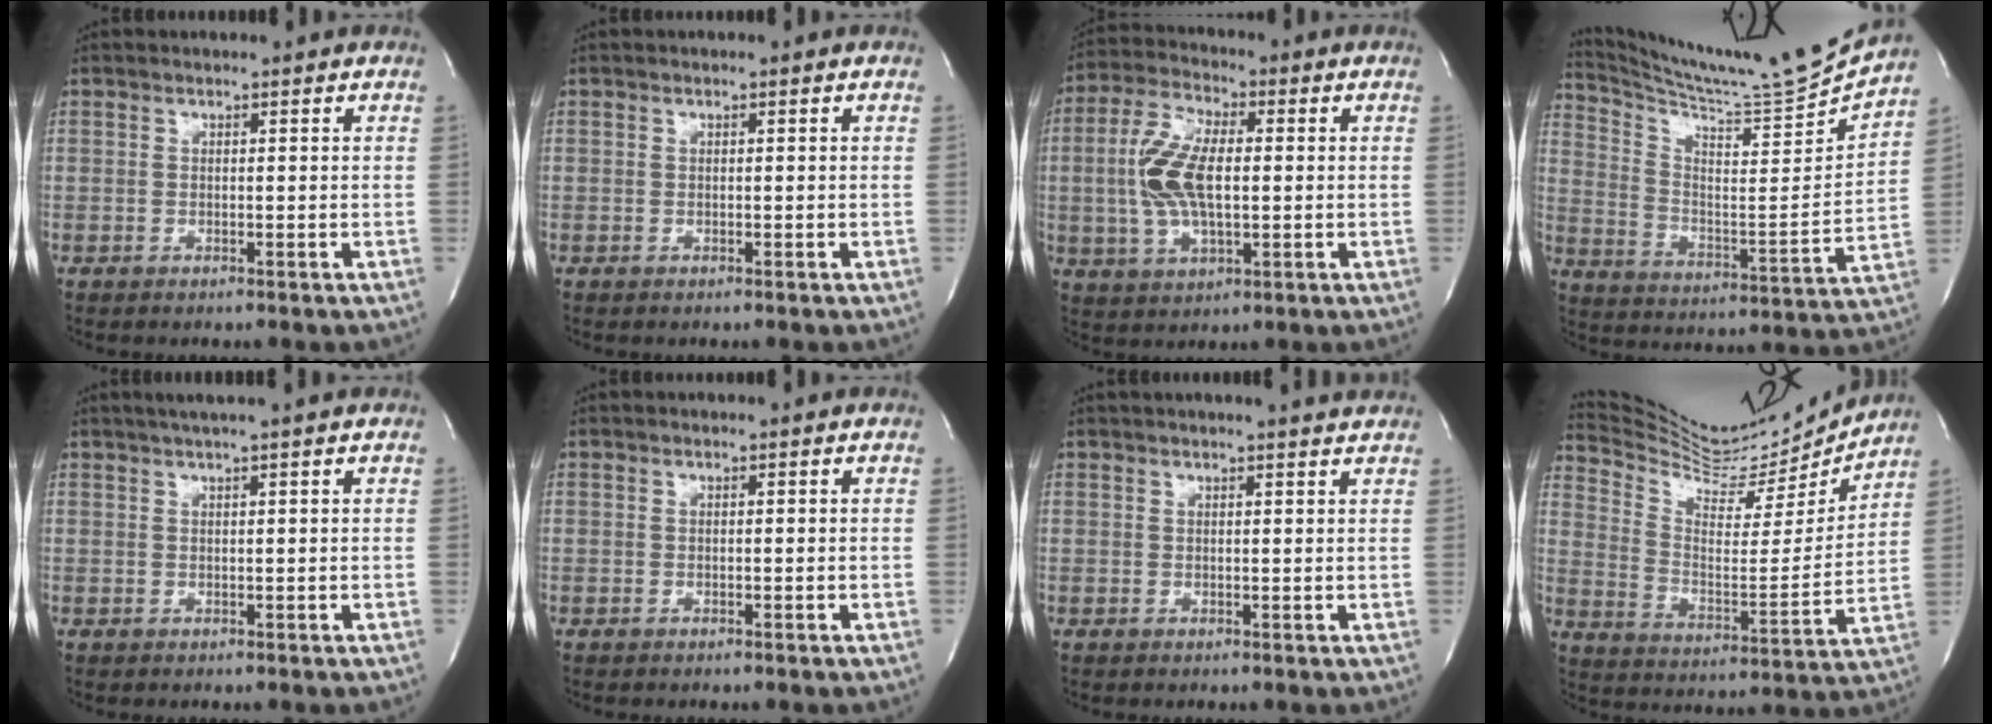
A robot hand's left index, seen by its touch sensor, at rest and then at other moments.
{"total": 0.0}
{"total": 10.9, "force": [-0.1, 4.4, 10.0], "torque": [-0.225, 0.003, 0.001]}
{"total": 18.5, "force": [17.5, -2.5, 5.4], "torque": [-0.110, -0.092, 0.271]}
{"total": 3.0, "force": [2.2, -0.8, 1.9], "torque": [-0.030, 0.009, 0.040]}
{"total": 0.0}
{"total": 6.1, "force": [5.6, -0.3, 2.2], "torque": [-0.029, 0.015, 0.055]}
{"total": 17.8, "force": [17.4, 2.3, 3.3], "torque": [-0.069, -0.050, 0.268]}